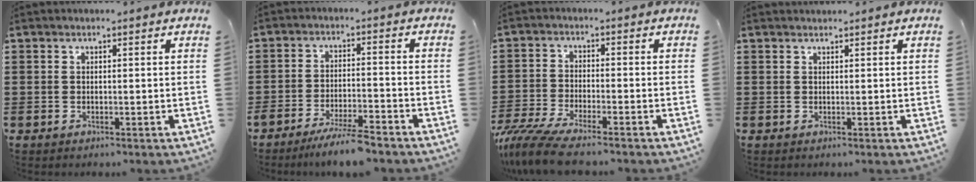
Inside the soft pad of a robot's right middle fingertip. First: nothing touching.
{"total": 5.3, "force": [-4.7, 0.0, 2.3], "torque": [-0.042, -0.007, -0.087]}
{"total": 6.1, "force": [-5.3, 0.2, 3.1], "torque": [-0.090, -0.022, -0.110]}
{"total": 0.7, "force": [0.7, 0.2, -0.1], "torque": [-0.001, 0.000, 0.014]}